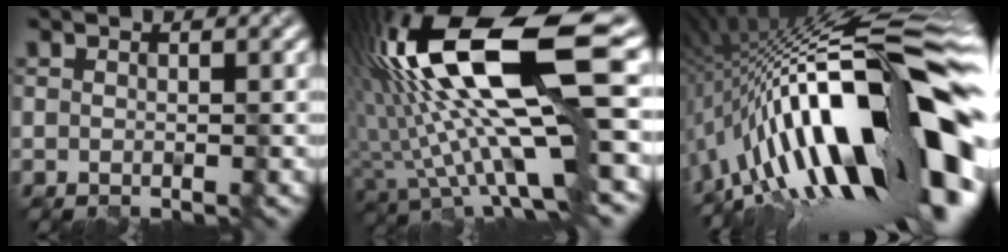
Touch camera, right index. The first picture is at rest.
{"total": 16.1, "force": [2.7, 5.0, 15.1], "torque": [-0.292, 0.007, 0.051]}
{"total": 20.8, "force": [-4.5, 5.9, 19.5], "torque": [-0.295, 0.035, -0.105]}